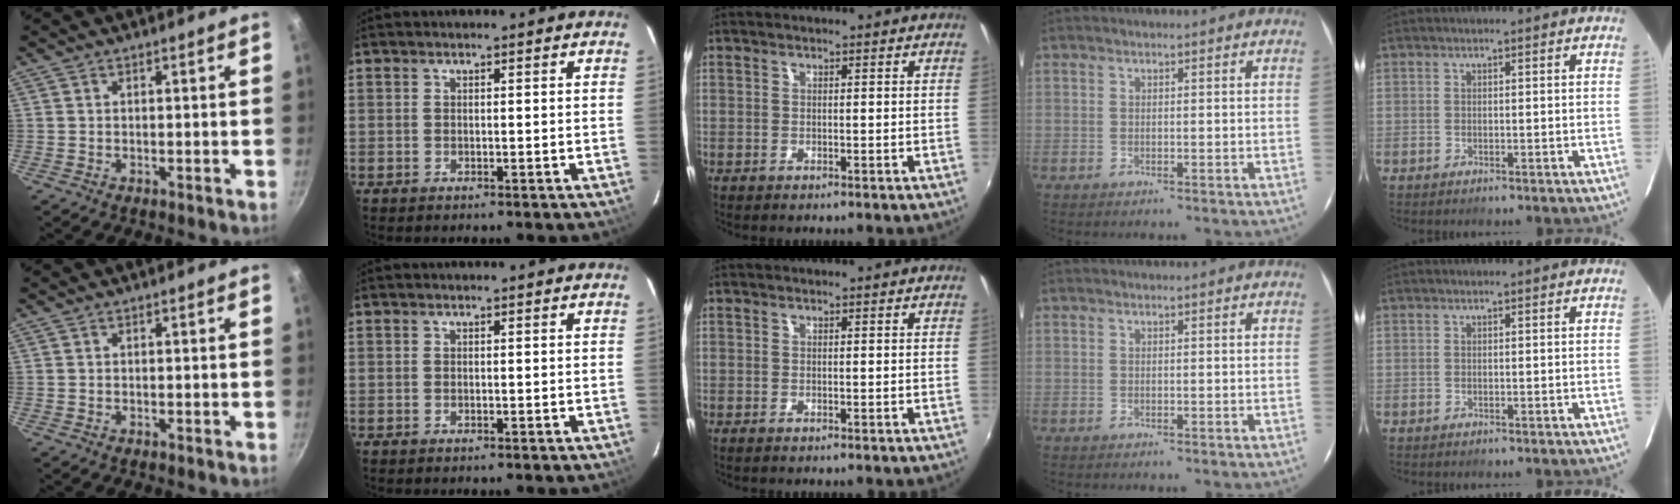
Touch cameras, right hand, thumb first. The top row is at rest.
{}